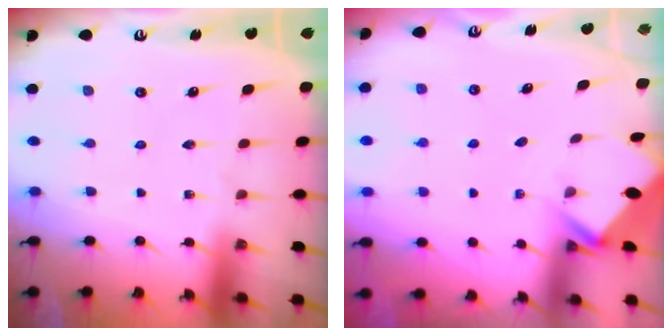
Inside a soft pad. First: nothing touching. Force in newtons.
{"total": 2.7, "press": 2.7, "slide": 0.2}